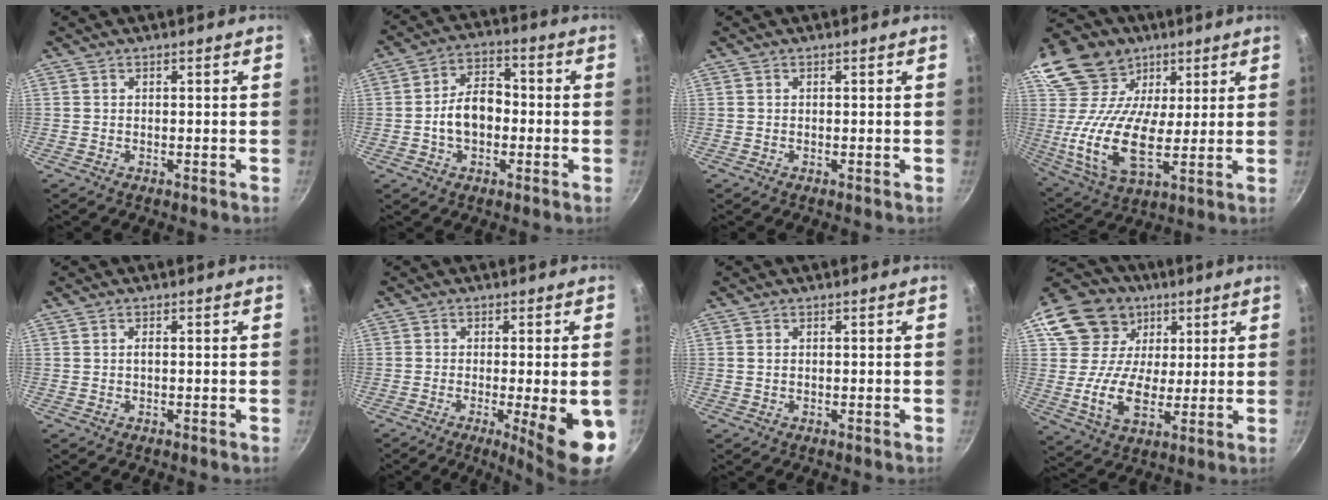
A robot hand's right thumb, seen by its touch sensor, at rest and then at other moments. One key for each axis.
{"total": 9.3, "fx": -1.3, "fy": 6.3, "fz": 6.8, "tx": -0.089, "ty": 0.029, "tz": -0.031}
{"total": 0.0}
{"total": 20.4, "fx": 6.0, "fy": 14.2, "fz": 13.4, "tx": -0.243, "ty": -0.029, "tz": 0.105}
{"total": 0.8, "fx": 0.1, "fy": 0.3, "fz": 0.8, "tx": -0.015, "ty": 0.002, "tz": 0.001}
{"total": 11.8, "fx": -3.1, "fy": 2.2, "fz": 11.2, "tx": -0.140, "ty": -0.004, "tz": -0.034}
{"total": 0.7, "fx": 0.2, "fy": 0.5, "fz": 0.5, "tx": -0.008, "ty": 0.002, "tz": 0.004}
{"total": 18.3, "fx": 6.2, "fy": 14.7, "fz": 9.0, "tx": -0.145, "ty": -0.004, "tz": 0.110}